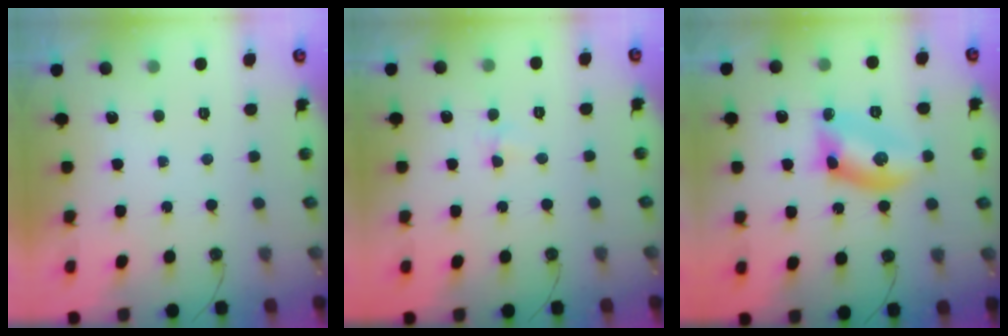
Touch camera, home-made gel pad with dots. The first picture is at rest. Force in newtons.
{"total": 4.7, "press": 3.1, "slide": 3.5}
{"total": 10.7, "press": 10.7, "slide": 0.7}